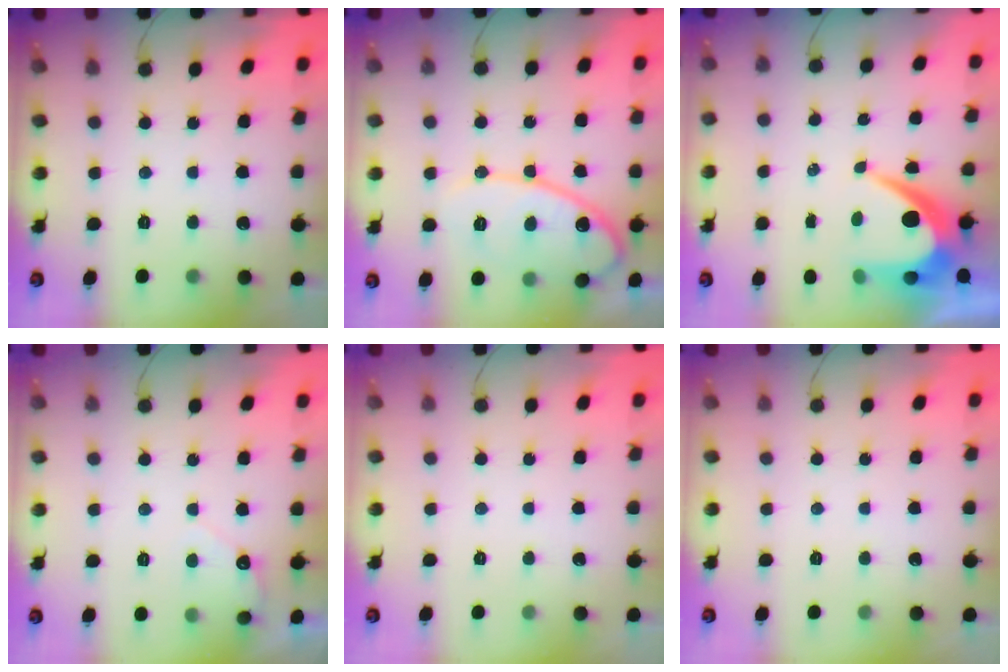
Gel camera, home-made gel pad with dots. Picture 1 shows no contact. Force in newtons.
{"total": 14.7, "press": 14.7, "slide": 1.1}
{"total": 9.2, "press": 9.2, "slide": 0.4}
{"total": 2.8, "press": 2.8, "slide": 0.1}
{"total": 0.0}
{"total": 0.0}